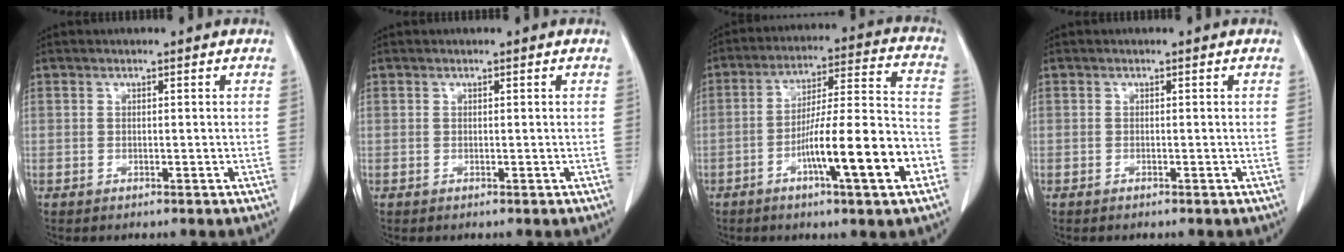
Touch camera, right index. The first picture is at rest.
{"total": 0.0}
{"total": 15.9, "force": [-6.2, 1.0, 14.6], "torque": [-0.235, 0.005, -0.098]}
{"total": 0.0}